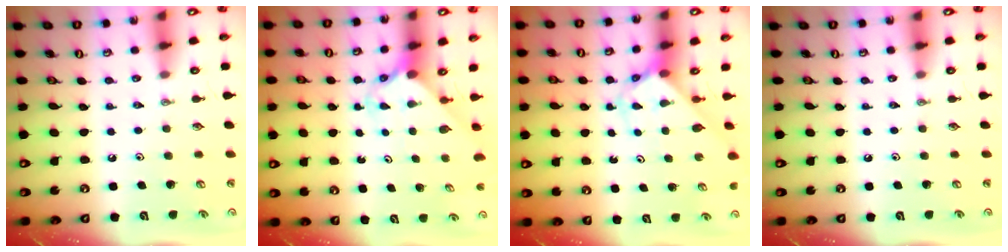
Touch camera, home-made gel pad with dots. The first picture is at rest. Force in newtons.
{"total": 2.5, "press": 2.5, "slide": 0.3}
{"total": 2.9, "press": 2.9, "slide": 0.1}
{"total": 0.0}